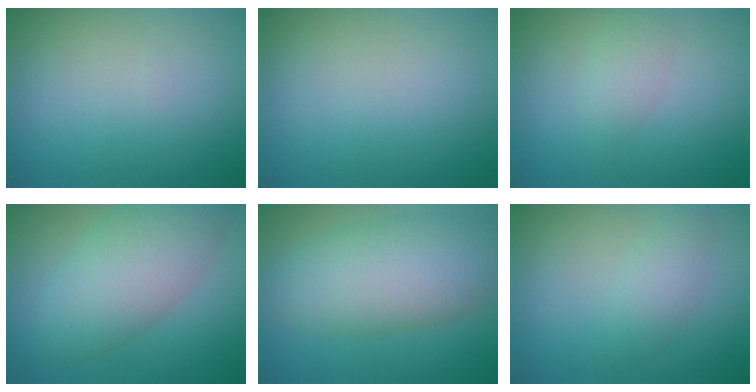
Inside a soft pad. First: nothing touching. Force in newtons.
{"total": 0.0}
{"total": 1.6, "press": 1.6, "slide": 0.0}
{"total": 6.4, "press": 6.4, "slide": 0.2}
{"total": 7.7, "press": 7.7, "slide": 0.3}
{"total": 1.7, "press": 1.7, "slide": 0.0}